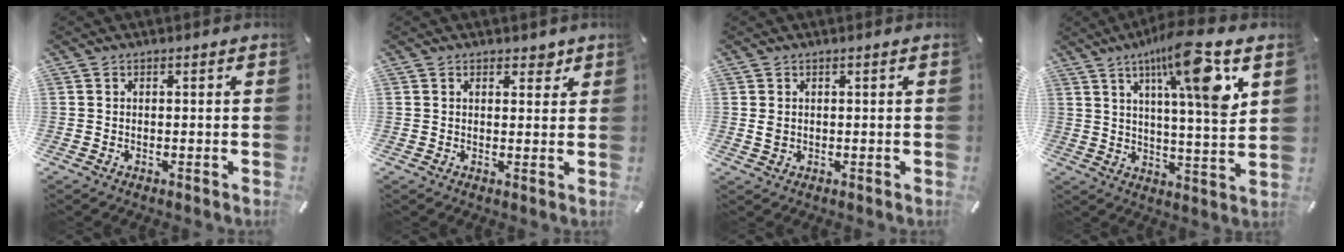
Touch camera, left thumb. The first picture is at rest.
{"total": 2.5, "force": [1.5, 1.6, 1.3], "torque": [-0.012, -0.001, 0.022]}
{"total": 1.4, "force": [0.3, 1.0, 0.9], "torque": [-0.019, 0.003, 0.005]}
{"total": 16.2, "force": [8.1, 2.8, 13.7], "torque": [-0.217, -0.035, 0.121]}